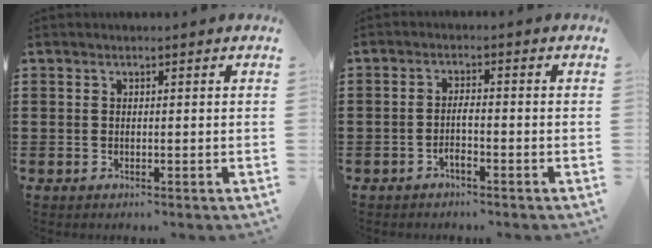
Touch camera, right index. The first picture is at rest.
{"total": 2.1, "force": [-1.2, 0.4, 1.6], "torque": [-0.032, 0.002, -0.023]}